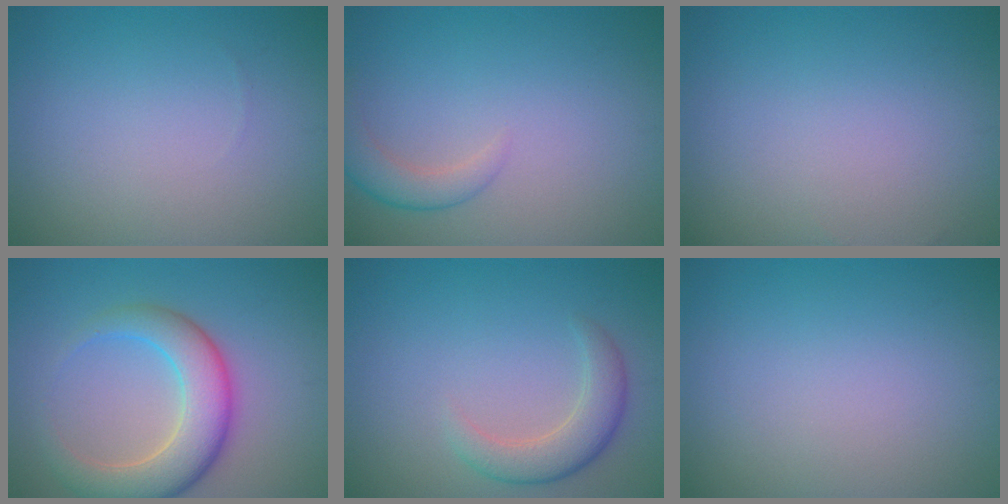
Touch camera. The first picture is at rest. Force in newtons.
{"total": 2.6, "press": 2.6, "slide": 0.2}
{"total": 0.0}
{"total": 6.3, "press": 6.3, "slide": 0.2}
{"total": 3.3, "press": 3.3, "slide": 0.2}
{"total": 0.0}